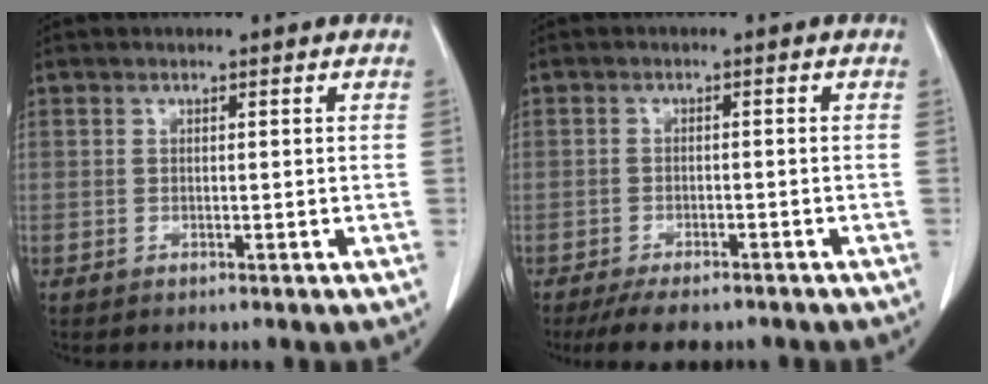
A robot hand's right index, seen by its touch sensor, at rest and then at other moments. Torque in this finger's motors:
{"motor_torque": [-1.31, -0.08, -0.35, -0.21]}